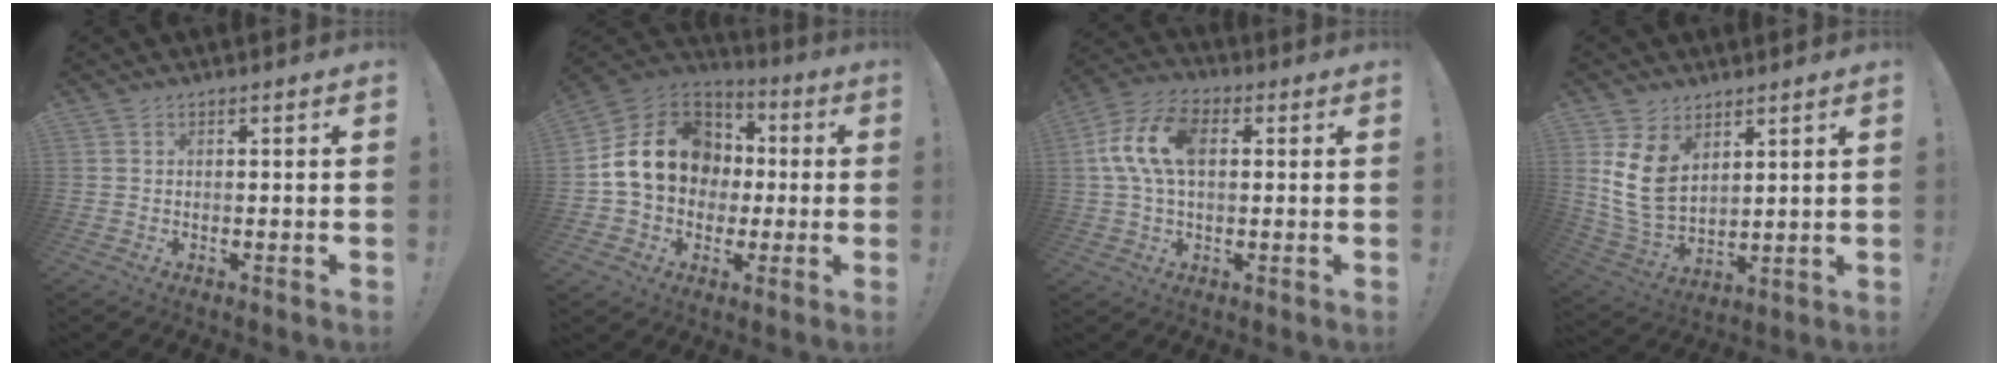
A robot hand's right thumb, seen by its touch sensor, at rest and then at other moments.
{"total": 18.9, "force": [2.2, 15.1, 11.1], "torque": [-0.180, 0.012, 0.056]}
{"total": 13.6, "force": [2.2, 8.1, 10.7], "torque": [-0.209, 0.011, 0.042]}
{"total": 11.8, "force": [4.7, 8.2, 7.0], "torque": [-0.148, -0.028, 0.096]}